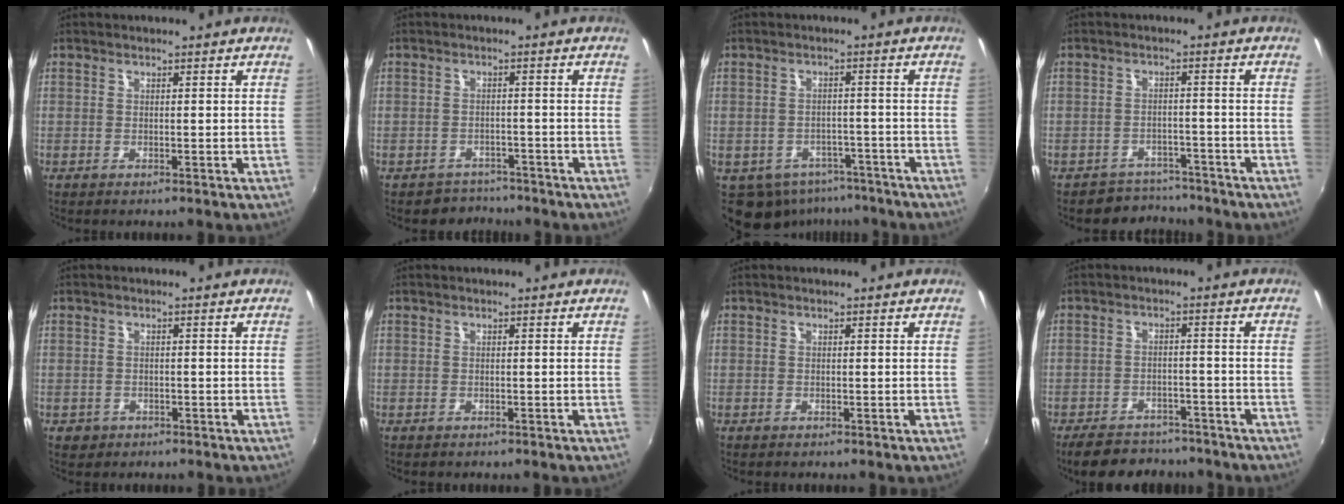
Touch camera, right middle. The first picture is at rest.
{"total": 4.0, "force": [-3.4, 2.1, -0.5], "torque": [-0.001, 0.010, -0.055]}
{"total": 10.3, "force": [-6.4, 7.2, 3.6], "torque": [-0.090, 0.002, -0.072]}
{"total": 5.7, "force": [-5.0, 2.6, -0.3], "torque": [-0.004, 0.012, -0.076]}
{"total": 2.6, "force": [-1.4, 2.1, 0.7], "torque": [-0.020, -0.002, -0.021]}
{"total": 0.0}
{"total": 0.0}
{"total": 11.8, "force": [-9.7, 5.1, 4.3], "torque": [-0.100, 0.000, -0.134]}